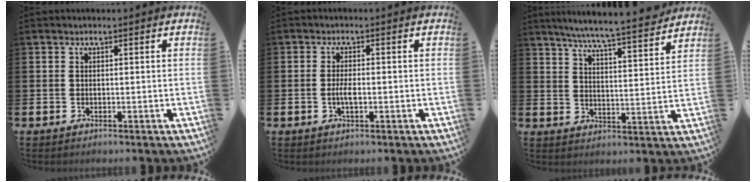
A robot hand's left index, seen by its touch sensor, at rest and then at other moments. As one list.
[{"total": 2.3, "force": [-0.4, 0.8, 2.1], "torque": [-0.036, -0.001, -0.008]}, {"total": 7.3, "force": [6.9, -0.3, 2.5], "torque": [-0.065, -0.050, 0.118]}]